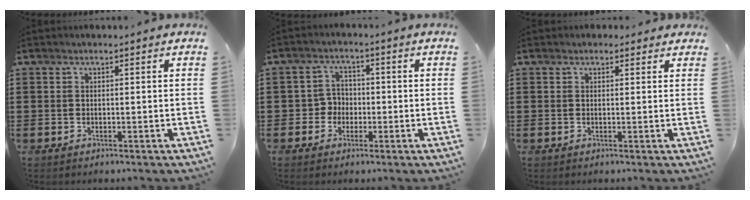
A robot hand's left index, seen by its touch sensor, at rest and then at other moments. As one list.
[{"total": 3.5, "force": [-1.1, 3.1, 1.1], "torque": [-0.033, 0.006, -0.026]}, {"total": 1.3, "force": [1.0, 0.9, 0.2], "torque": [0.000, 0.003, 0.017]}]